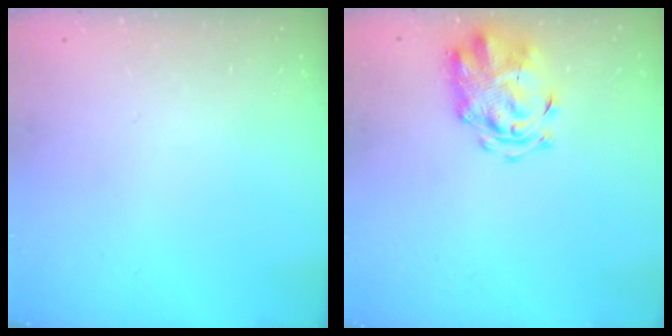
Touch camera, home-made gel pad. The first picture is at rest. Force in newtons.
{"total": 3.3, "press": 3.2, "slide": 0.6}